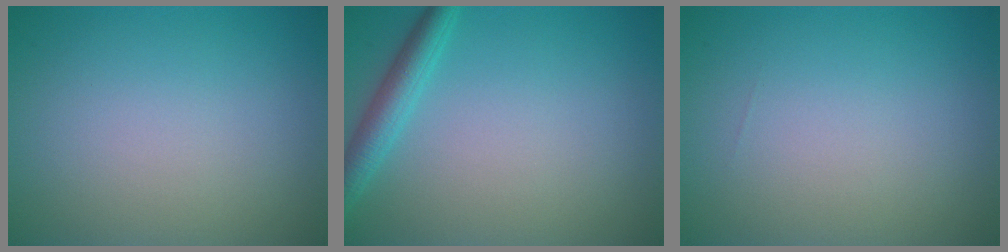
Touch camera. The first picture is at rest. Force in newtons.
{"total": 2.7, "press": 2.7, "slide": 0.1}
{"total": 0.0}